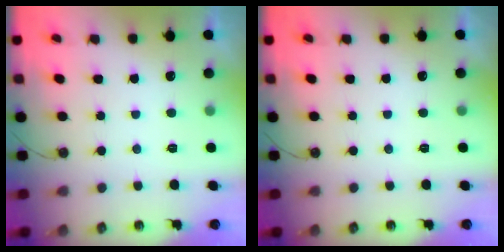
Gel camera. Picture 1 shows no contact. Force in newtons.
{"total": 0.0}